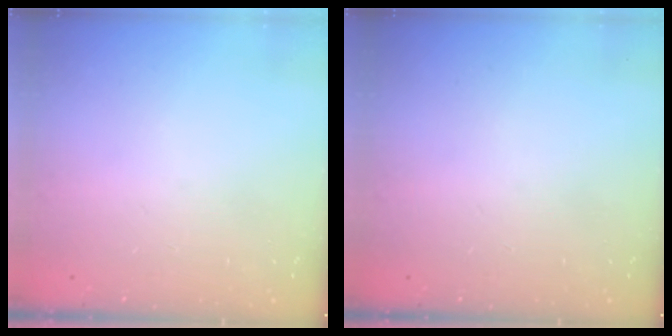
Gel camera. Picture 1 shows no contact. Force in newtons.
{"total": 0.0}